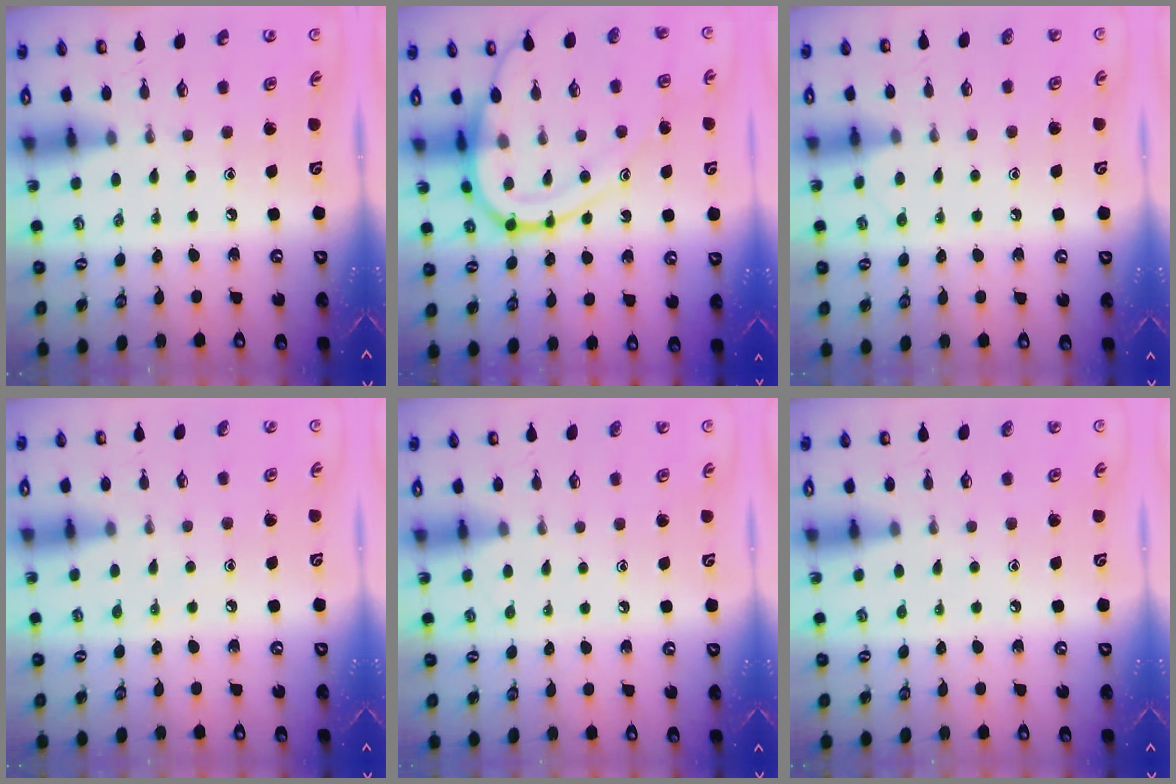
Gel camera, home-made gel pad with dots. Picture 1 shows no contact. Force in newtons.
{"total": 13.9, "press": 13.8, "slide": 0.8}
{"total": 5.1, "press": 5.1, "slide": 0.5}
{"total": 5.2, "press": 5.1, "slide": 0.6}
{"total": 4.0, "press": 4.0, "slide": 0.4}
{"total": 3.3, "press": 3.2, "slide": 0.7}